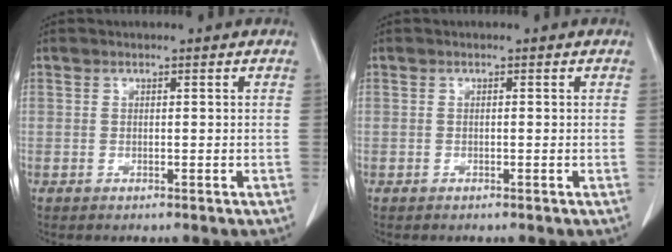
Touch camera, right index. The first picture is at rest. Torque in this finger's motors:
{"motor_torque": [-0.16, -0.06, 0.02, 0.00]}